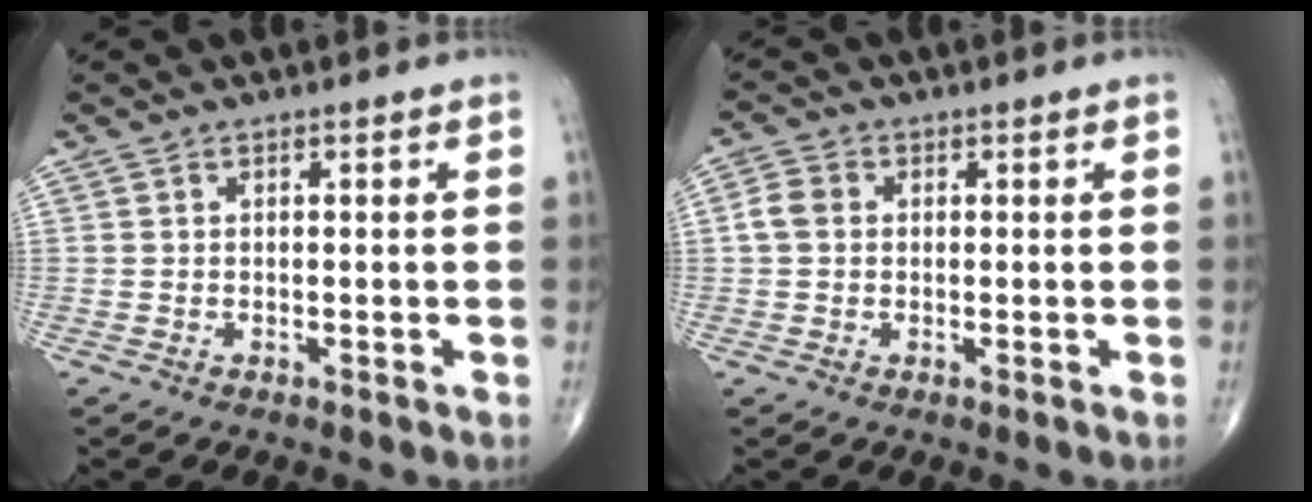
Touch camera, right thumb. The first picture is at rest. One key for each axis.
{"total": 3.4, "fx": 0.2, "fy": 2.8, "fz": 1.9, "tx": -0.037, "ty": 0.010, "tz": -0.001}